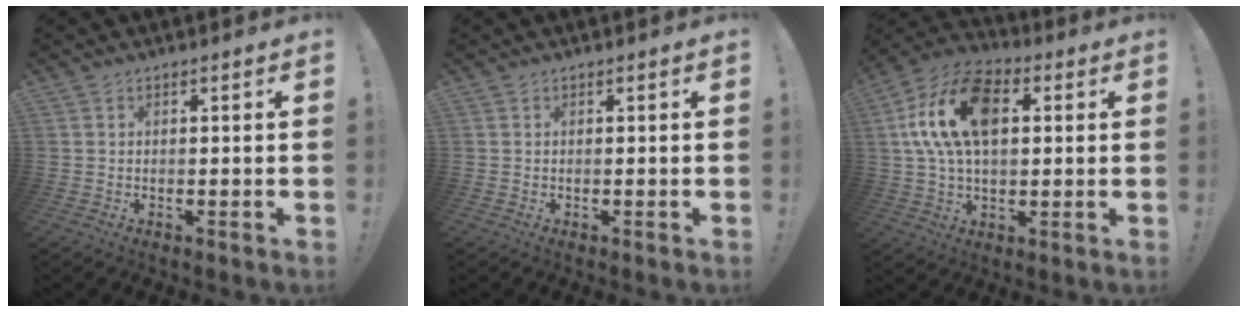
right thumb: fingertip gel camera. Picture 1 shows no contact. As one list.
[{"total": 0.0}, {"total": 18.8, "force": [4.5, 11.3, 14.3], "torque": [-0.263, 0.007, 0.080]}]